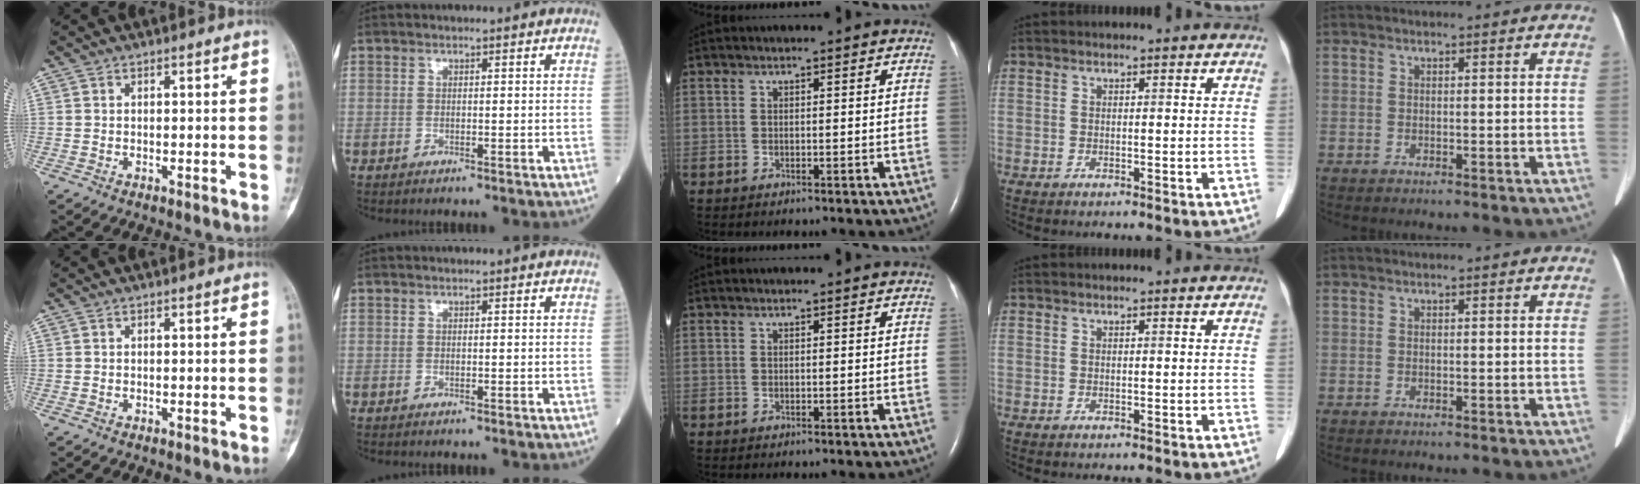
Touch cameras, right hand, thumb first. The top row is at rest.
{}